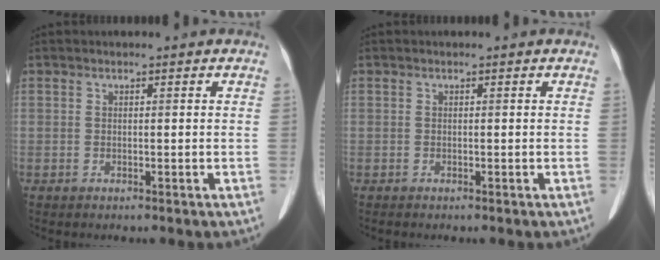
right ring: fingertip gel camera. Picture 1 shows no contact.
{"total": 0.0}